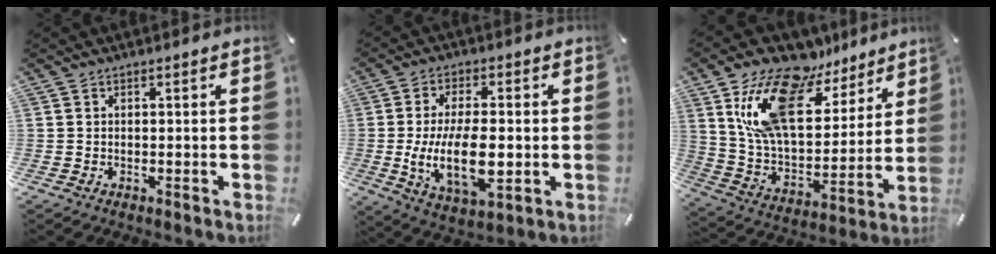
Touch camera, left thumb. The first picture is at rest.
{"total": 15.4, "force": [-1.6, 8.1, 13.1], "torque": [-0.247, -0.015, -0.029]}
{"total": 20.3, "force": [12.4, 11.4, 11.4], "torque": [-0.217, -0.066, 0.219]}